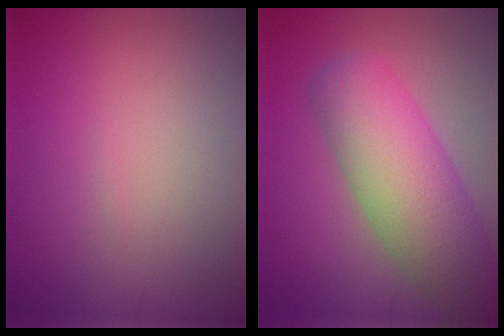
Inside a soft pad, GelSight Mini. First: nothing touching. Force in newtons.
{"total": 8.0, "press": 8.0, "slide": 0.4}